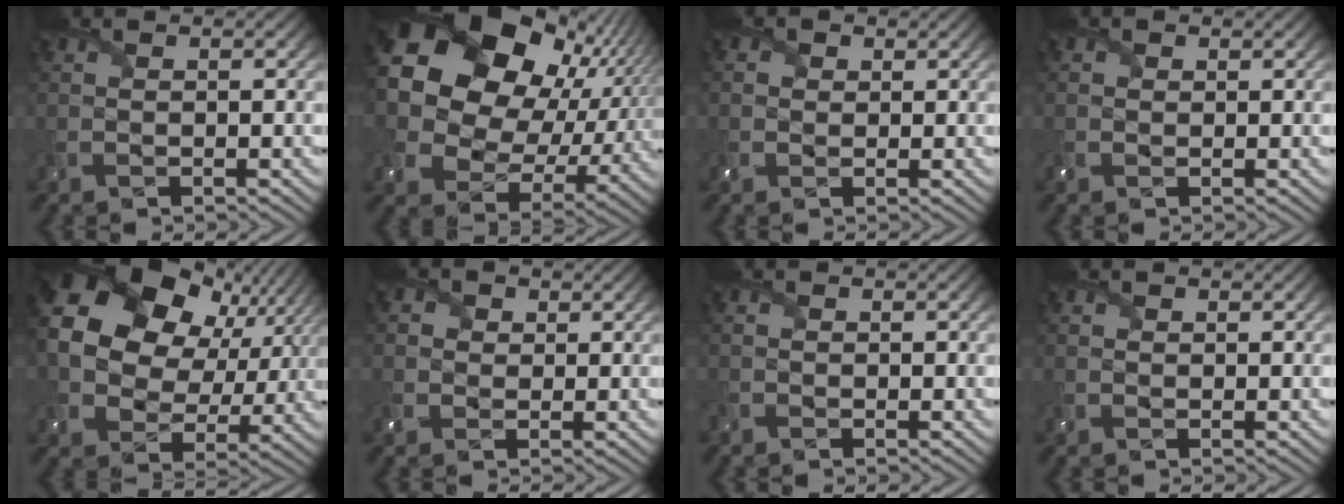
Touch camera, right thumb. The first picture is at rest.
{"total": 21.1, "force": [7.0, 16.3, 11.3], "torque": [-0.266, 0.038, 0.139]}
{"total": 1.7, "force": [0.4, 1.6, 0.5], "torque": [-0.013, 0.000, 0.004]}
{"total": 1.0, "force": [0.3, 0.9, 0.3], "torque": [-0.007, 0.000, 0.002]}
{"total": 18.6, "force": [5.1, 14.0, 11.1], "torque": [-0.237, 0.023, 0.093]}
{"total": 2.4, "force": [0.6, 2.2, 0.8], "torque": [-0.023, 0.004, 0.005]}
{"total": 1.0, "force": [-0.7, 0.6, 0.1], "torque": [-0.003, -0.005, -0.017]}
{"total": 0.6, "force": [0.2, 0.6, 0.1], "torque": [-0.003, -0.001, 0.002]}